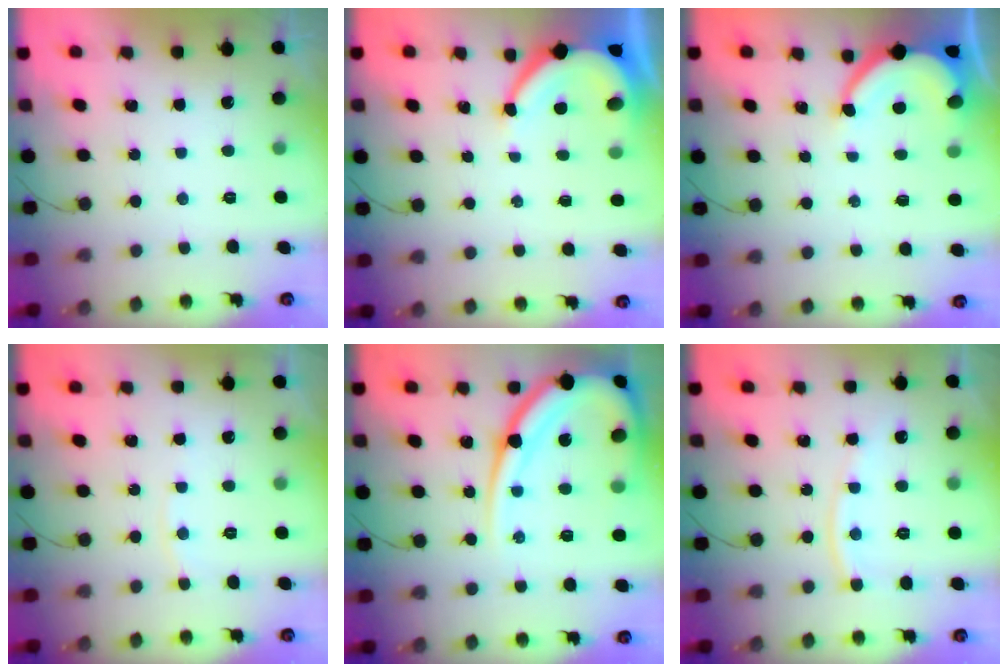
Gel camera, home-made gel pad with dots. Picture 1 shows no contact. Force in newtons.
{"total": 7.2, "press": 7.1, "slide": 0.9}
{"total": 6.7, "press": 6.7, "slide": 0.7}
{"total": 2.5, "press": 2.5, "slide": 0.2}
{"total": 19.2, "press": 19.2, "slide": 1.8}
{"total": 8.6, "press": 8.5, "slide": 1.0}